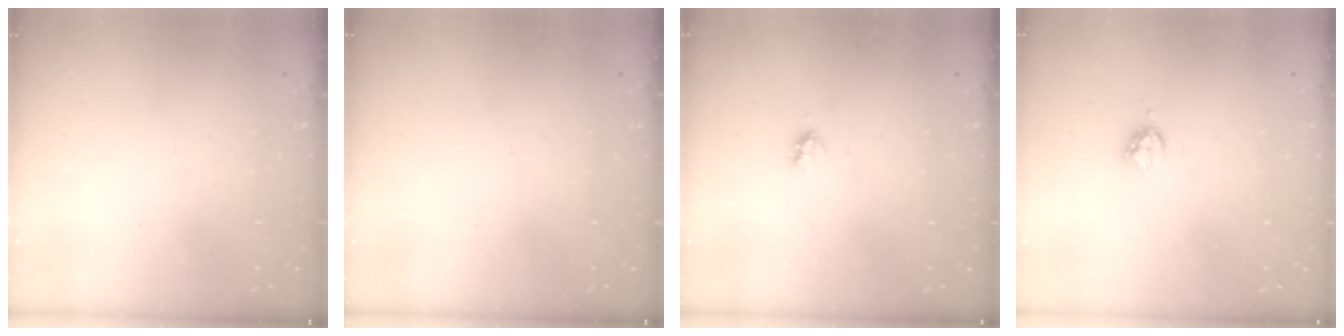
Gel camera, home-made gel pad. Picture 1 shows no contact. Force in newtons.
{"total": 0.0}
{"total": 1.9, "press": 1.8, "slide": 0.4}
{"total": 4.6, "press": 4.6, "slide": 0.4}